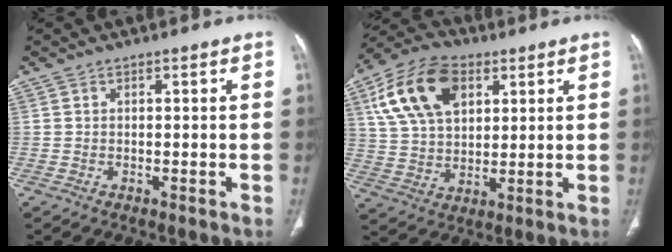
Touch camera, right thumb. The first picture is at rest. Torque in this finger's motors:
{"motor_torque": [-1.23, 1.83, 1.33, 0.83, 0.12]}